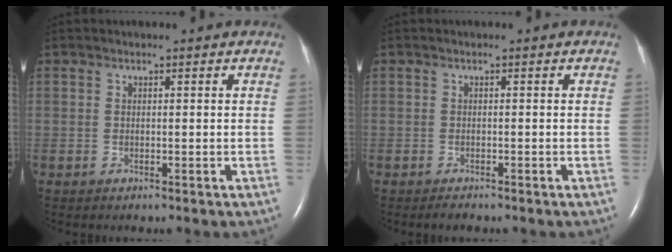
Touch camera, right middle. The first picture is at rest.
{"total": 0.9, "force": [-0.8, 0.1, 0.3], "torque": [-0.011, -0.003, -0.009]}